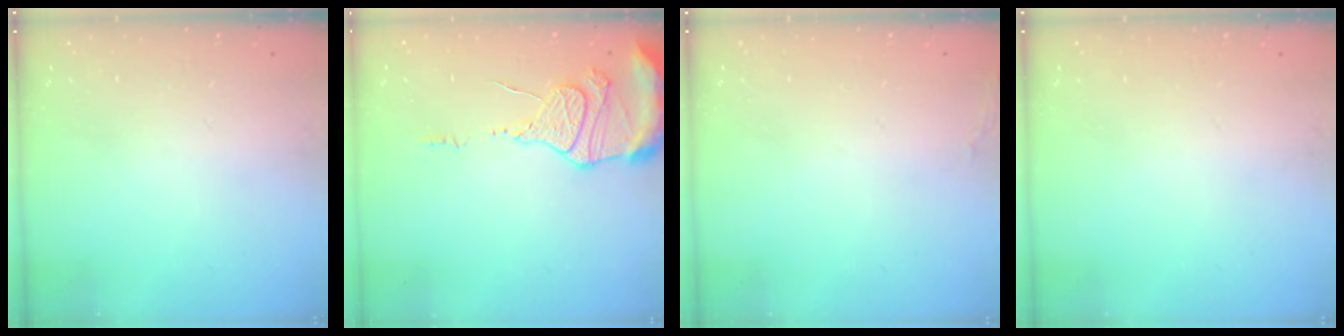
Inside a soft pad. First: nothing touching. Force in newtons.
{"total": 12.5, "press": 12.4, "slide": 1.1}
{"total": 7.0, "press": 4.6, "slide": 5.3}
{"total": 0.0}